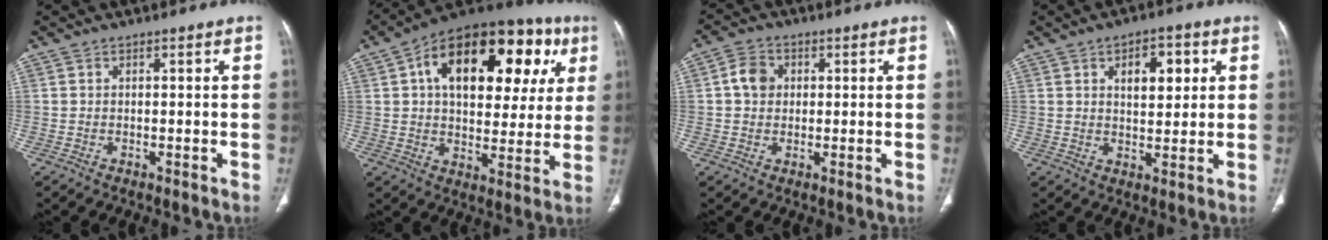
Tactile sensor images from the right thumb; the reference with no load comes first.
{"total": 26.3, "force": [8.6, 14.4, 20.3], "torque": [-0.260, 0.032, 0.123]}
{"total": 4.8, "force": [0.8, 4.0, 2.6], "torque": [-0.035, 0.007, 0.010]}
{"total": 7.6, "force": [2.7, 4.0, 5.8], "torque": [-0.056, -0.007, 0.038]}